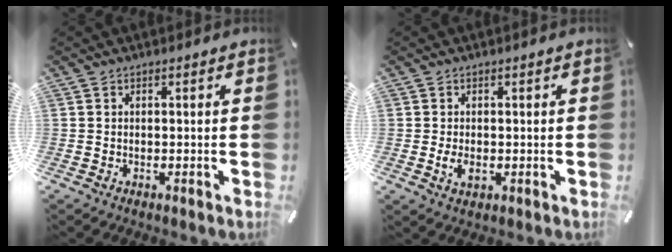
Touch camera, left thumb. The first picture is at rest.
{"total": 2.9, "force": [-0.4, 1.9, 2.2], "torque": [-0.048, -0.008, -0.011]}